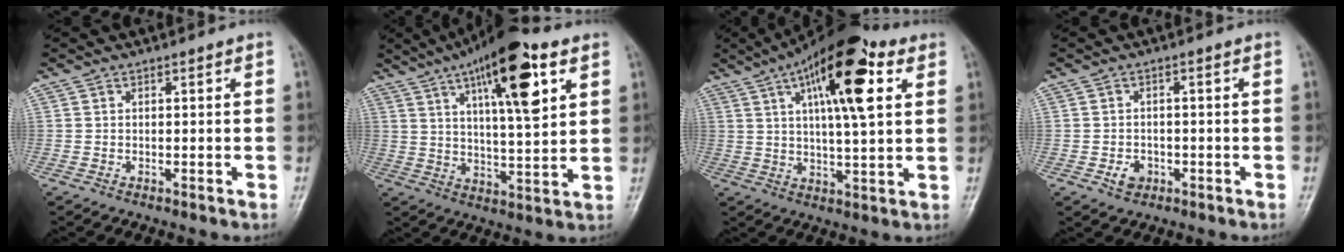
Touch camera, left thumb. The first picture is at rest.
{"total": 17.9, "force": [8.2, 5.0, 15.1], "torque": [-0.220, -0.021, 0.129]}
{"total": 17.2, "force": [6.7, 5.5, 14.9], "torque": [-0.219, -0.003, 0.098]}
{"total": 3.0, "force": [-1.2, 2.3, 1.4], "torque": [-0.015, 0.008, -0.017]}